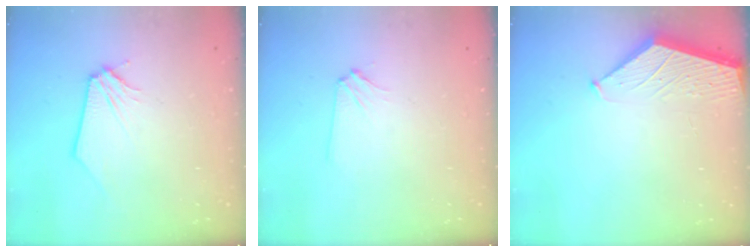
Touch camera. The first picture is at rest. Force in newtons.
{"total": 3.0, "press": 3.0, "slide": 0.4}
{"total": 1.6, "press": 1.6, "slide": 0.2}